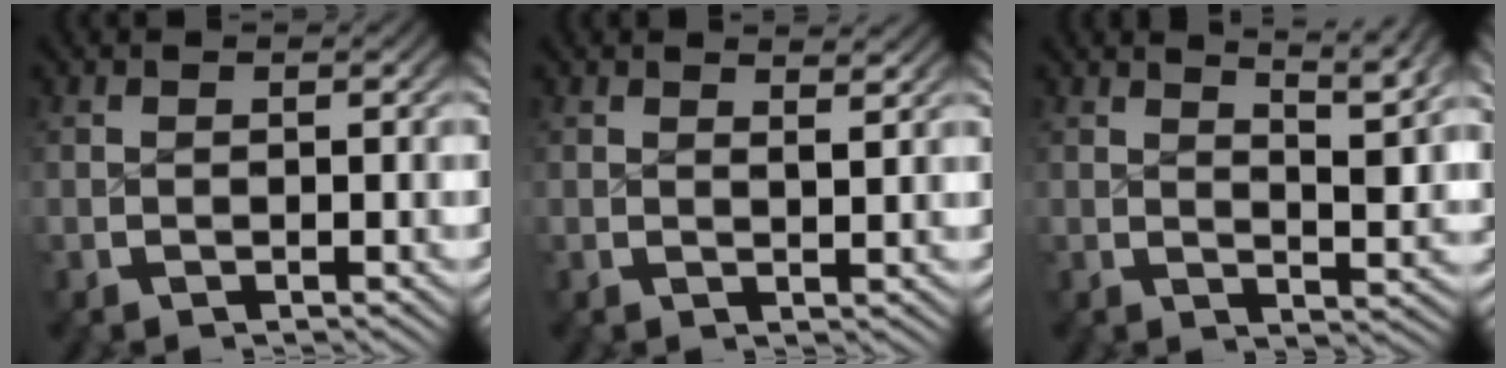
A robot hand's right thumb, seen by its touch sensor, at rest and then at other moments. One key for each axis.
{"total": 1.5, "fx": 1.3, "fy": 0.1, "fz": 0.7, "tx": -0.008, "ty": -0.003, "tz": 0.021}
{"total": 5.4, "fx": 3.3, "fy": 1.6, "fz": 3.9, "tx": -0.044, "ty": -0.001, "tz": 0.049}